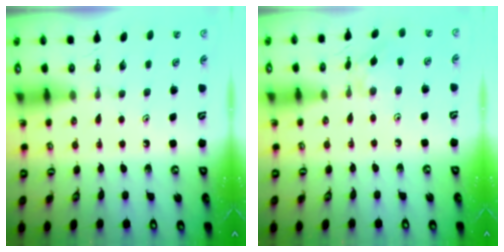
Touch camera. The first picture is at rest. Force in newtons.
{"total": 3.4, "press": 3.4, "slide": 0.4}